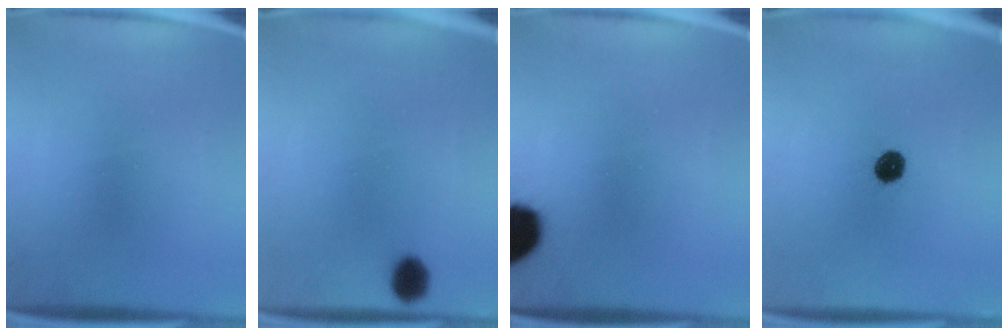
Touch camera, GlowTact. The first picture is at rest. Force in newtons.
{"total": 2.3}
{"total": 13.1}
{"total": 5.2}